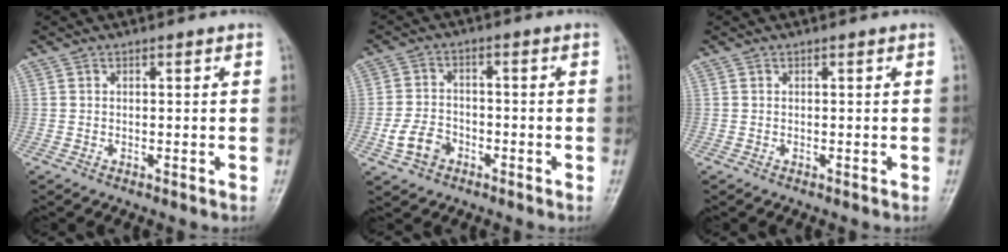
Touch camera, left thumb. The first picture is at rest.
{"total": 6.0, "force": [-2.6, 4.6, 3.0], "torque": [-0.049, 0.021, -0.046]}
{"total": 0.0}